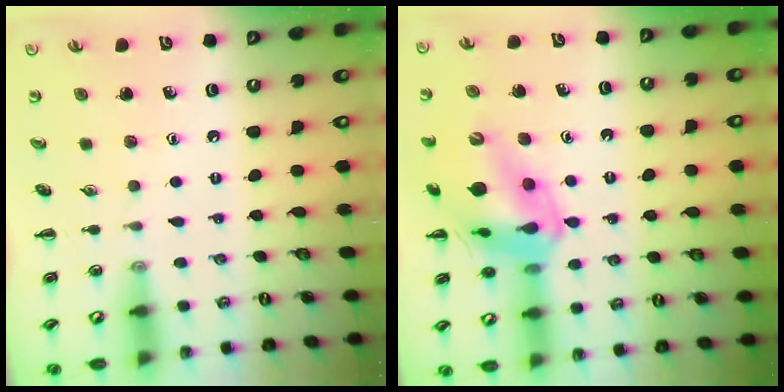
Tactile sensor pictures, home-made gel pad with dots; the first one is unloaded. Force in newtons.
{"total": 17.9, "press": 17.7, "slide": 3.1}